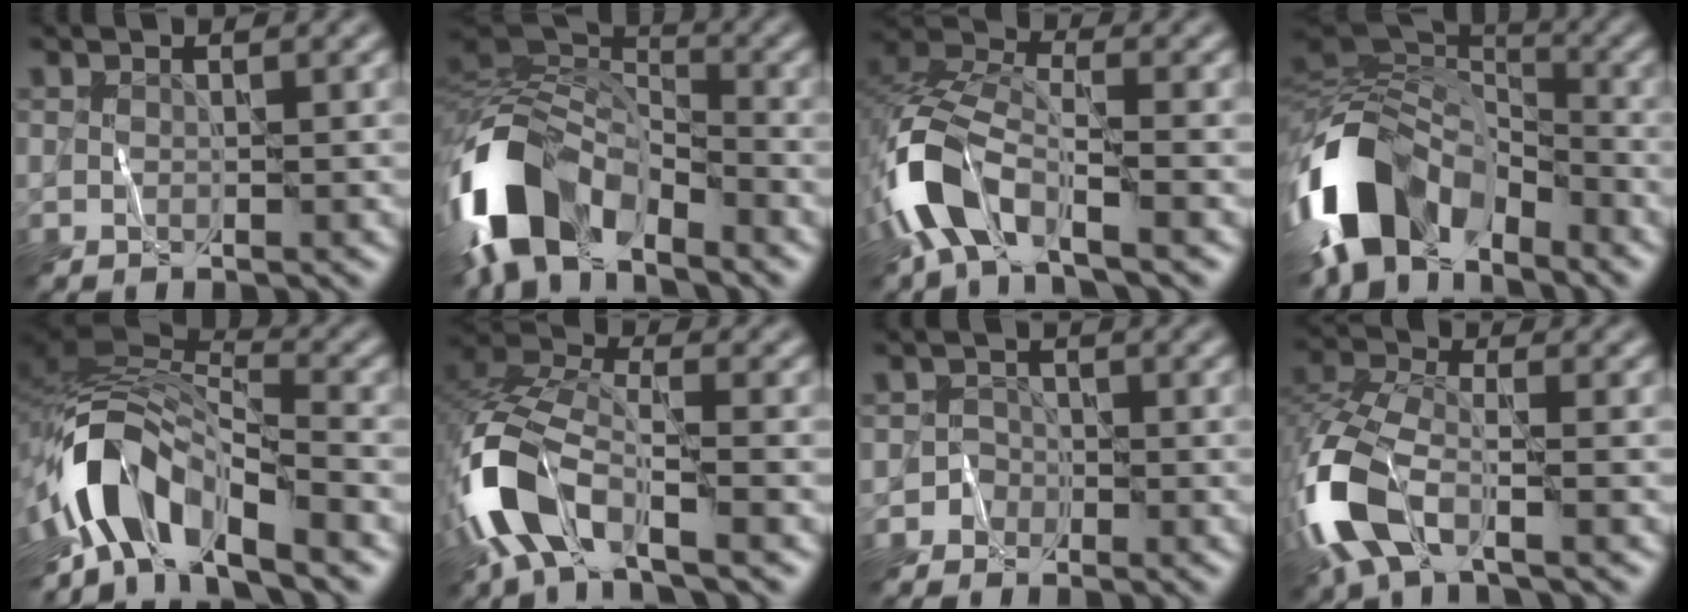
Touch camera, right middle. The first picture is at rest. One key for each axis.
{"total": 11.1, "fx": -6.3, "fy": 6.0, "fz": 6.9, "tx": -0.137, "ty": -0.006, "tz": -0.125}
{"total": 8.3, "fx": -4.4, "fy": 3.8, "fz": 6.0, "tx": -0.132, "ty": 0.003, "tz": -0.097}
{"total": 14.0, "fx": -6.4, "fy": 8.7, "fz": 8.9, "tx": -0.199, "ty": 0.002, "tz": -0.127}
{"total": 9.2, "fx": -5.4, "fy": 3.9, "fz": 6.4, "tx": -0.105, "ty": 0.011, "tz": -0.112}
{"total": 9.8, "fx": -4.8, "fy": 4.4, "fz": 7.3, "tx": -0.166, "ty": -0.002, "tz": -0.102}
{"total": 1.3, "fx": -0.7, "fy": 0.9, "fz": -0.4, "tx": 0.021, "ty": 0.014, "tz": -0.016}
{"total": 8.6, "fx": -3.6, "fy": 4.1, "fz": 6.6, "tx": -0.166, "ty": -0.004, "tz": -0.087}